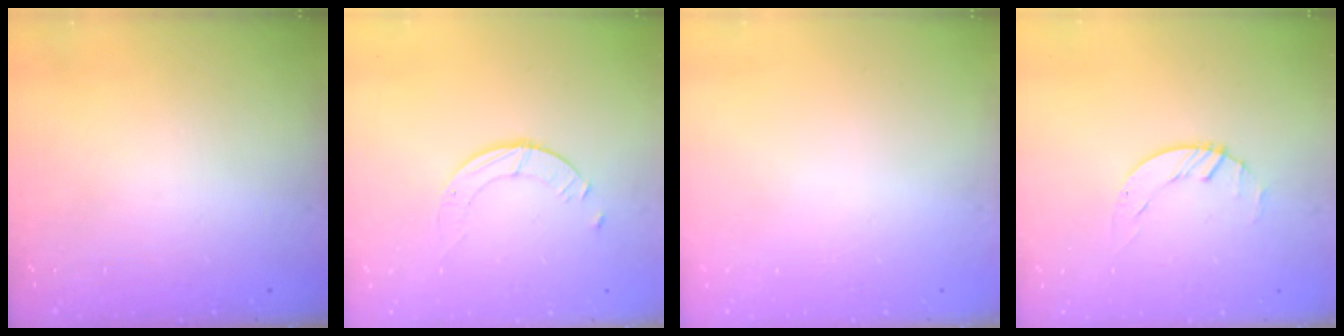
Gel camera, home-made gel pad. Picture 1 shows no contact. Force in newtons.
{"total": 1.8, "press": 1.8, "slide": 0.2}
{"total": 0.0}
{"total": 0.6, "press": 0.6, "slide": 0.1}